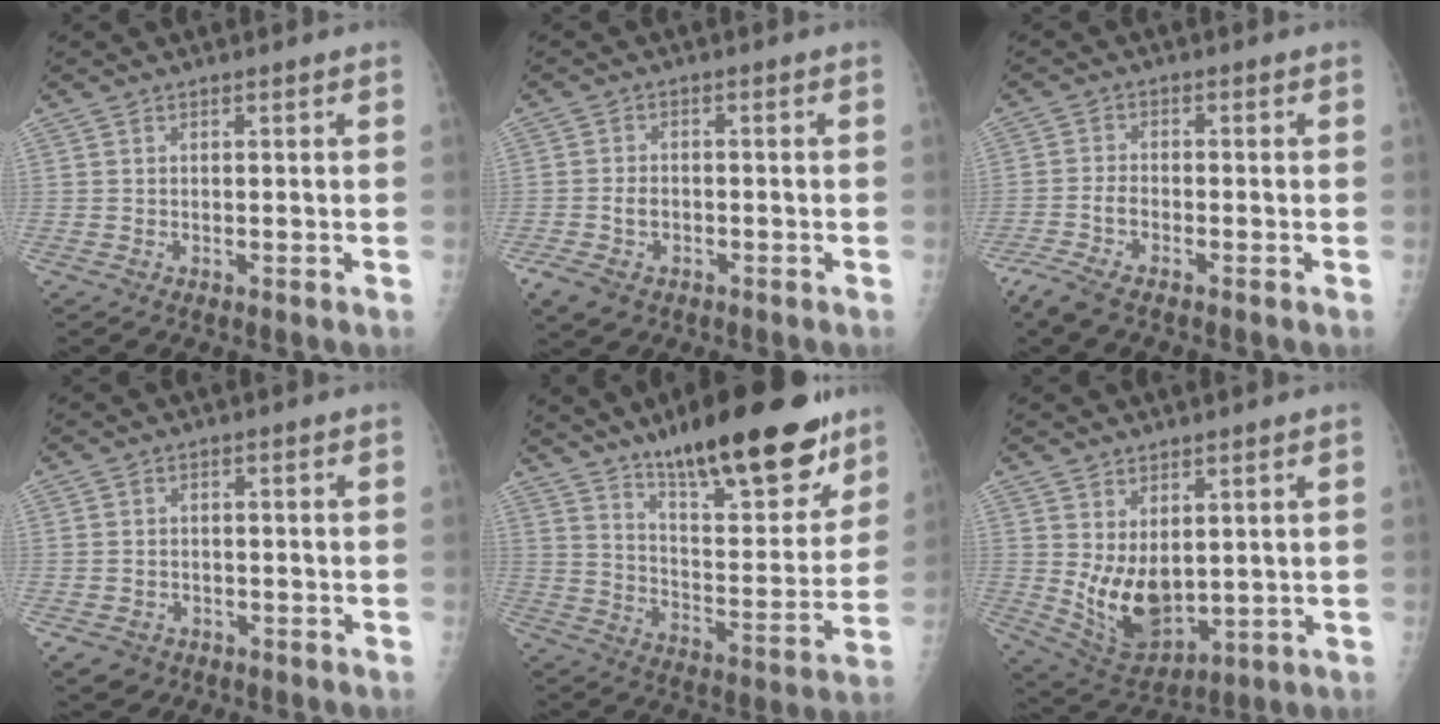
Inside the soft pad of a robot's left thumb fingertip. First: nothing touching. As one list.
[{"total": 5.7, "force": [-2.5, 4.0, 3.3], "torque": [-0.069, 0.009, -0.037]}, {"total": 5.6, "force": [-3.9, 1.8, 3.6], "torque": [-0.096, 0.007, -0.078]}, {"total": 4.7, "force": [-2.6, 3.7, 1.2], "torque": [-0.013, 0.012, -0.033]}, {"total": 24.5, "force": [17.0, 7.2, 16.2], "torque": [-0.201, -0.079, 0.264]}, {"total": 10.4, "force": [1.2, 6.4, 8.0], "torque": [-0.120, -0.028, 0.048]}]